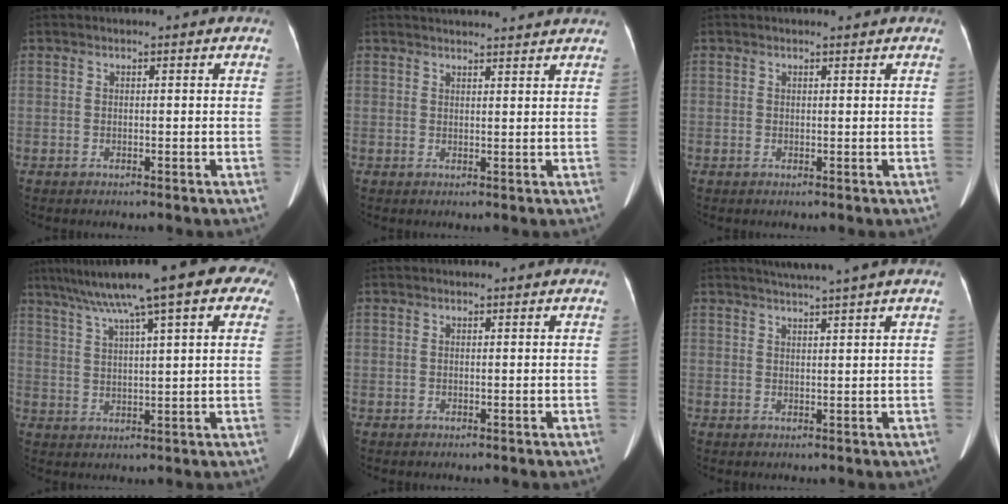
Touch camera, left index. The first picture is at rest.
{"total": 10.5, "force": [10.0, 0.5, 3.1], "torque": [-0.035, 0.026, 0.117]}
{"total": 0.6, "force": [0.6, 0.0, 0.2], "torque": [-0.008, -0.003, 0.009]}
{"total": 17.8, "force": [11.1, 2.7, 13.7], "torque": [-0.221, 0.057, 0.152]}
{"total": 0.0}
{"total": 4.9, "force": [4.0, -1.3, 2.5], "torque": [-0.036, 0.010, 0.061]}